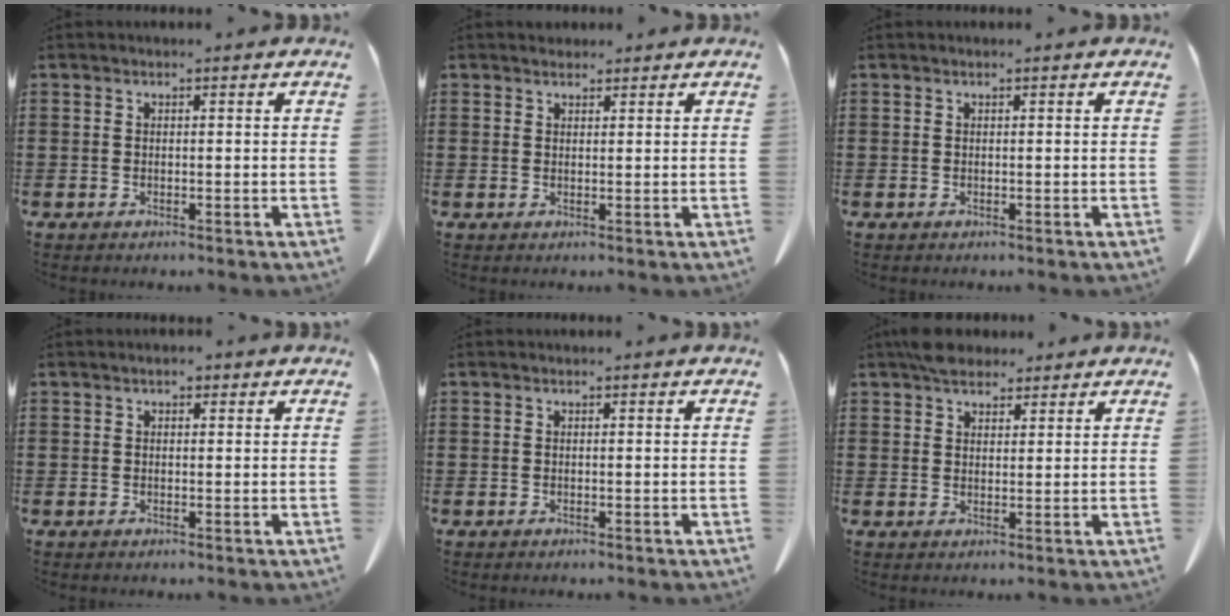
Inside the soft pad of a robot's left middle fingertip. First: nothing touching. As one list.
[{"total": 1.4, "force": [1.3, 0.6, 0.1], "torque": [0.003, -0.001, 0.025]}, {"total": 0.0}, {"total": 0.9, "force": [0.5, 0.5, 0.6], "torque": [-0.013, 0.005, 0.009]}, {"total": 0.0}, {"total": 4.3, "force": [3.6, 1.8, 1.3], "torque": [-0.026, -0.002, 0.069]}]